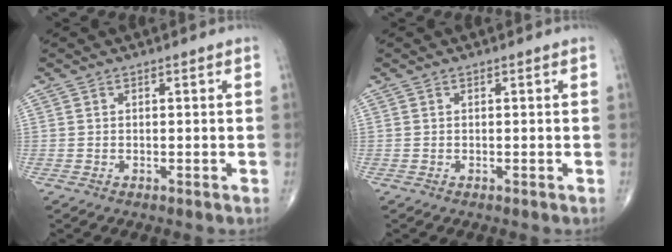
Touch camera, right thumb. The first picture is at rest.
{"total": 0.0}